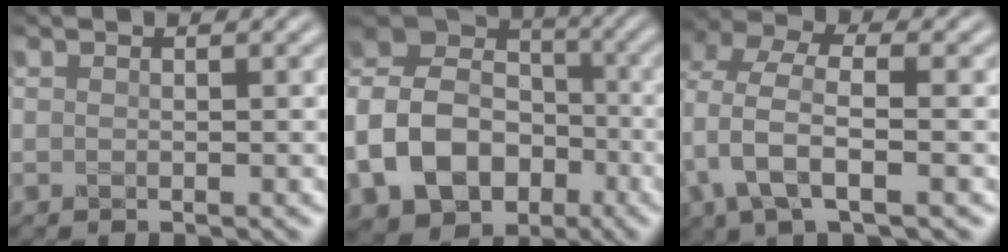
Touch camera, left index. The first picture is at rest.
{"total": 11.5, "force": [-4.1, 8.9, 6.1], "torque": [-0.149, -0.002, -0.078]}
{"total": 5.2, "force": [-0.3, 2.5, 4.5], "torque": [-0.103, 0.009, -0.013]}